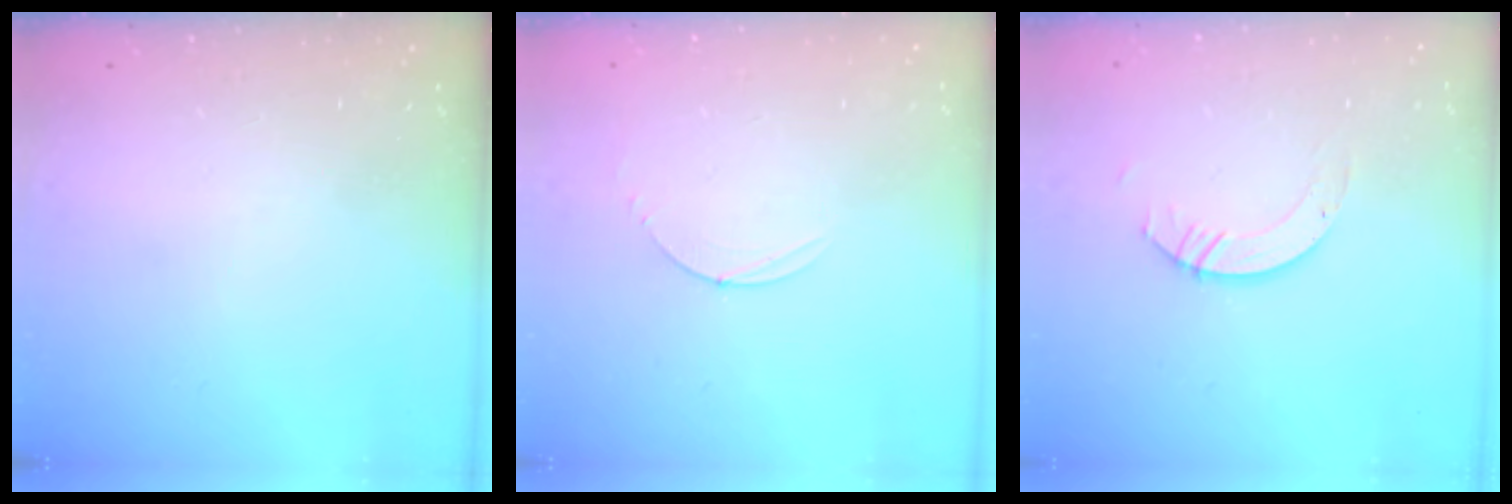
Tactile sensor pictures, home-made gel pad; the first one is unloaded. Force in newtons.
{"total": 2.8, "press": 2.8, "slide": 0.3}
{"total": 4.4, "press": 4.4, "slide": 0.0}